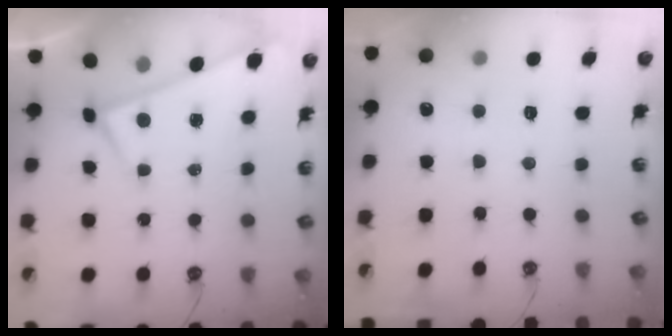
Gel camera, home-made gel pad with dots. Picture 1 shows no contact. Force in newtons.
{"total": 3.5, "press": 3.4, "slide": 0.4}